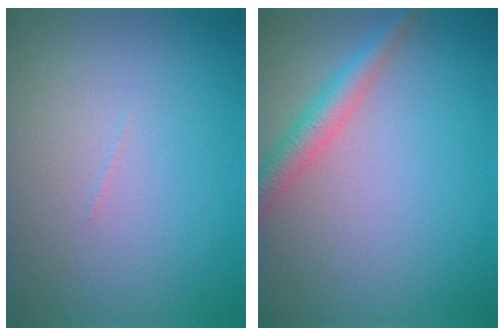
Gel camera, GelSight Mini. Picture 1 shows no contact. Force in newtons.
{"total": 2.8, "press": 2.8, "slide": 0.2}